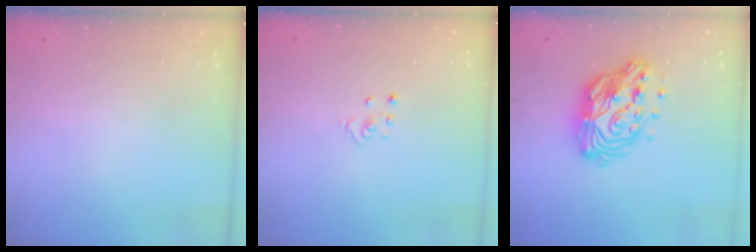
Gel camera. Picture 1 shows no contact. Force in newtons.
{"total": 2.8, "press": 2.8, "slide": 0.3}
{"total": 15.4, "press": 15.4, "slide": 1.4}